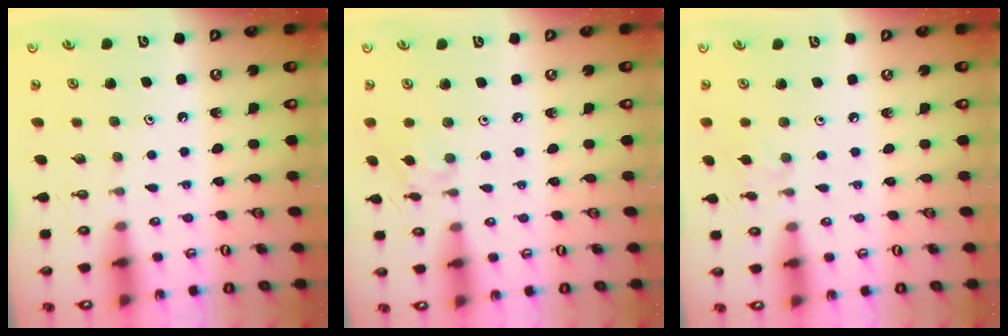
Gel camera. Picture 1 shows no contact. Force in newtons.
{"total": 4.7, "press": 4.6, "slide": 0.7}
{"total": 2.8, "press": 2.8, "slide": 0.5}